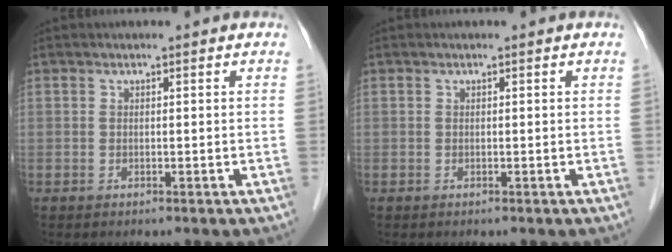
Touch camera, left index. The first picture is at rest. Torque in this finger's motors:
{"motor_torque": [0.00, 0.00, 0.00, 0.00]}